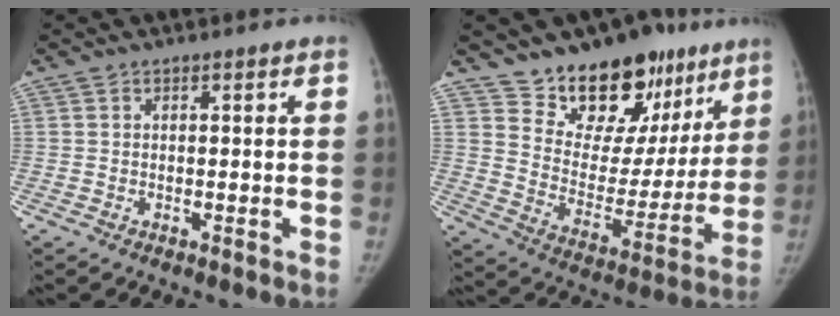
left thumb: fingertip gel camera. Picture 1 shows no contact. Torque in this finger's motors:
{"motor_torque": [0.13, 0.62, 0.56, -0.12, 0.06]}